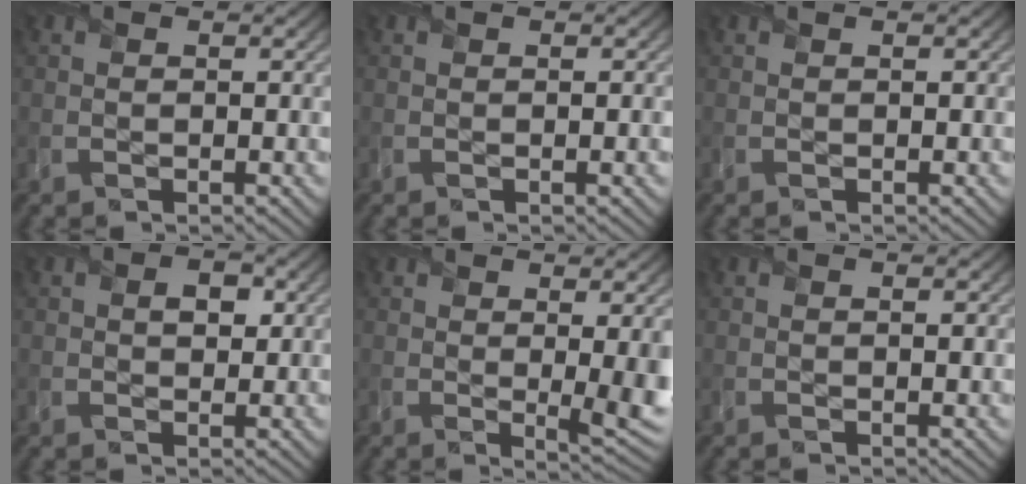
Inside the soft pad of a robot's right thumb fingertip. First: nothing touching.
{"total": 0.6, "force": [0.0, 0.1, 0.6], "torque": [-0.006, 0.000, 0.001]}
{"total": 0.0}
{"total": 2.3, "force": [0.6, 1.7, 1.4], "torque": [-0.023, -0.004, 0.008]}
{"total": 5.5, "force": [0.5, 1.5, 5.3], "torque": [-0.072, -0.011, 0.014]}
{"total": 0.0}